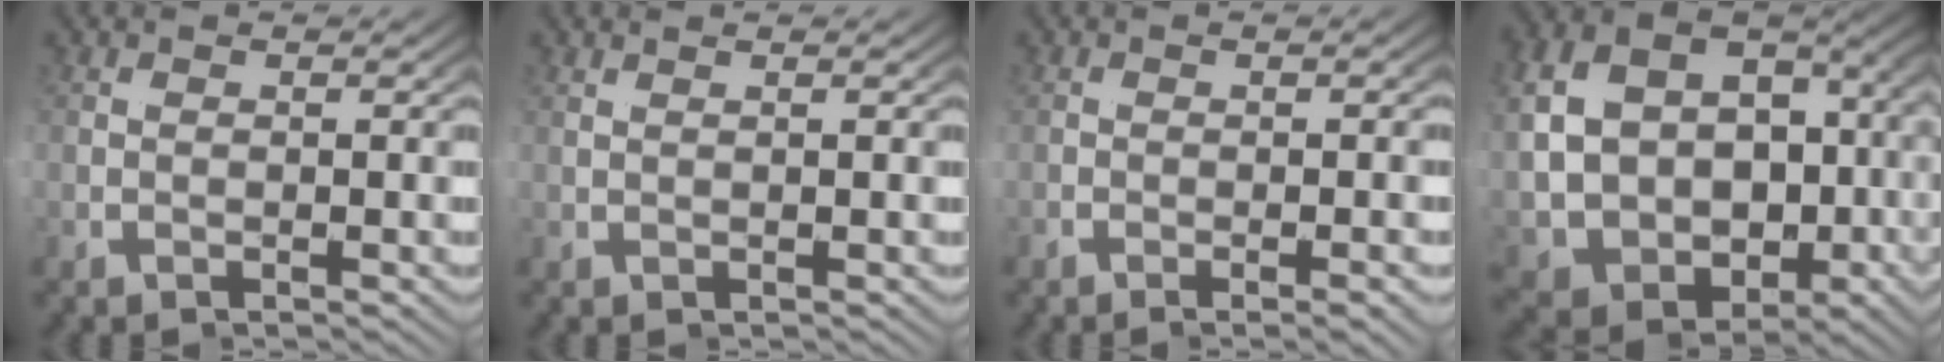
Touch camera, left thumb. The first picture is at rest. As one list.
[{"total": 0.6, "force": [0.2, -0.1, 0.6], "torque": [0.002, 0.004, 0.007]}, {"total": 2.9, "force": [-1.0, -1.9, 2.0], "torque": [-0.032, 0.013, -0.023]}, {"total": 14.9, "force": [-0.6, 11.8, 9.0], "torque": [-0.178, -0.025, -0.008]}]